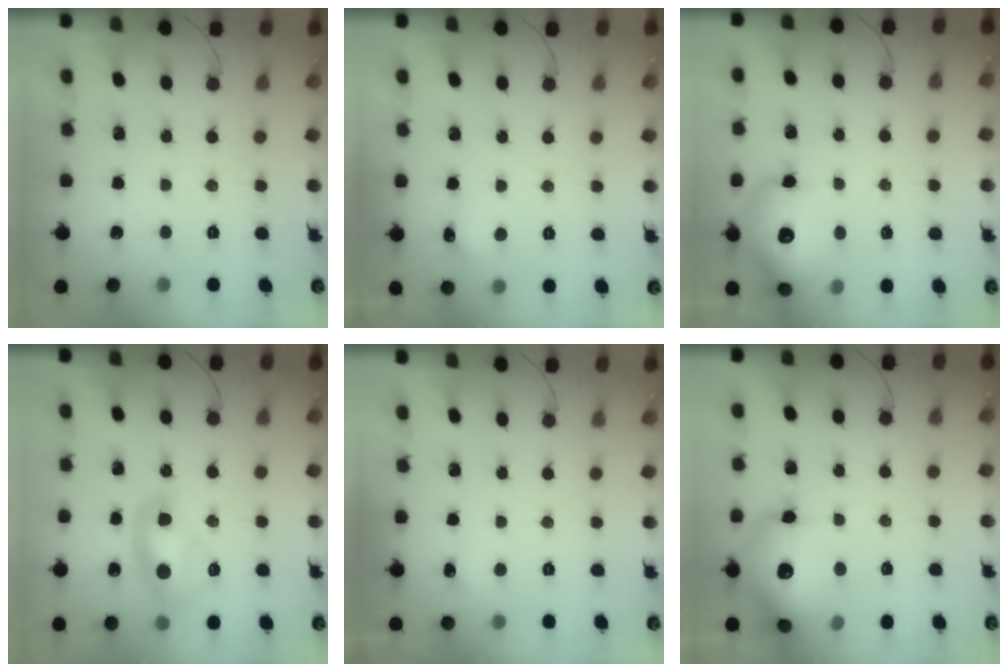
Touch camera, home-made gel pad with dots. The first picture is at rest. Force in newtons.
{"total": 7.0, "press": 6.8, "slide": 1.6}
{"total": 15.8, "press": 15.7, "slide": 2.0}
{"total": 9.5, "press": 9.4, "slide": 1.3}
{"total": 4.0, "press": 3.9, "slide": 1.2}
{"total": 17.2, "press": 17.1, "slide": 2.5}